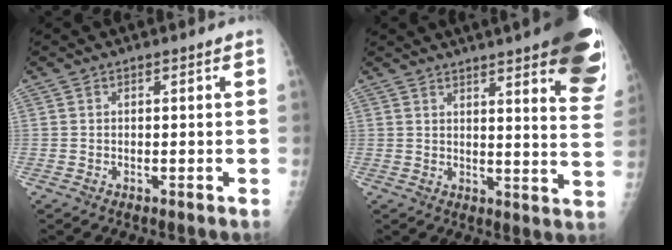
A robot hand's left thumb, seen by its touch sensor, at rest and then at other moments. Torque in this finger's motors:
{"motor_torque": [2.35, 1.88, 1.31, -0.76, 0.27]}